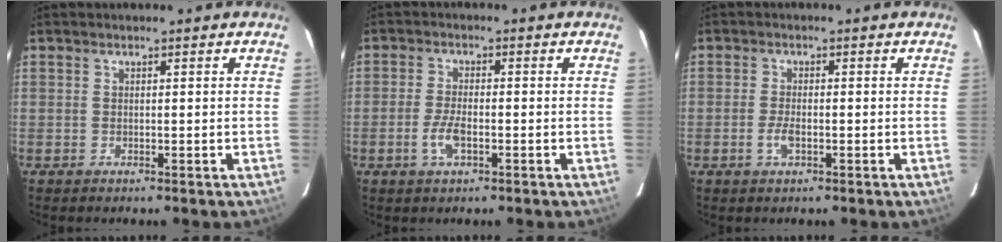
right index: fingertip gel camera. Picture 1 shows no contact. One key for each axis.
{"total": 4.3, "fx": -1.7, "fy": 1.6, "fz": 3.7, "tx": -0.080, "ty": -0.002, "tz": -0.034}
{"total": 2.7, "fx": -1.1, "fy": 1.1, "fz": 2.3, "tx": -0.050, "ty": -0.002, "tz": -0.021}